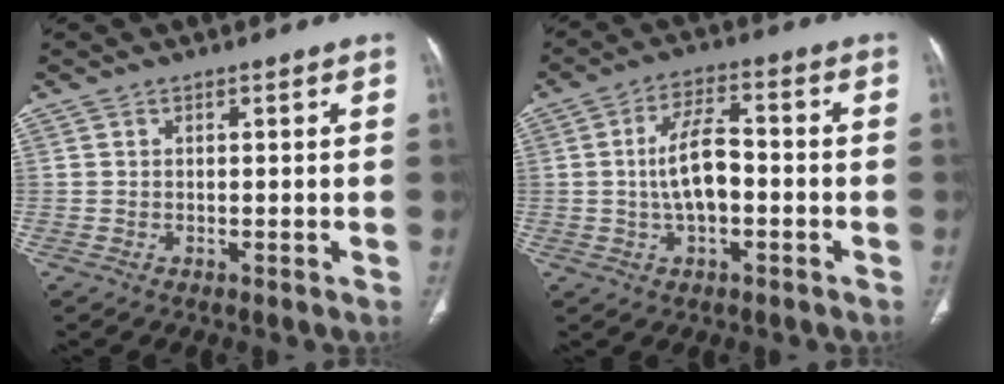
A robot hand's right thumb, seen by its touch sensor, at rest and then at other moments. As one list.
[{"total": 8.7, "force": [-0.9, 4.2, 7.5], "torque": [-0.137, 0.023, -0.020]}]